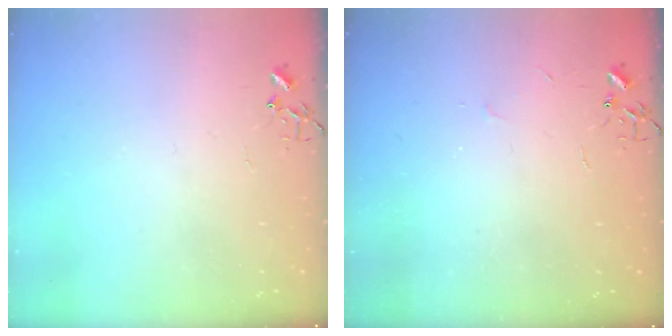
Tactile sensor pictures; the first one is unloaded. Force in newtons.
{"total": 2.3, "press": 2.3, "slide": 0.3}